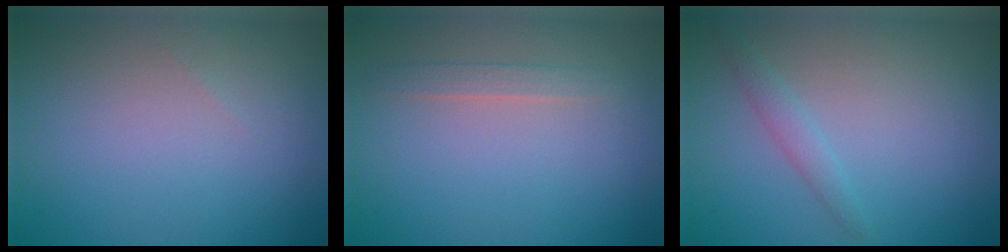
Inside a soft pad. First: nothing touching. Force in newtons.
{"total": 1.2, "press": 1.2, "slide": 0.1}
{"total": 1.4, "press": 1.4, "slide": 0.1}